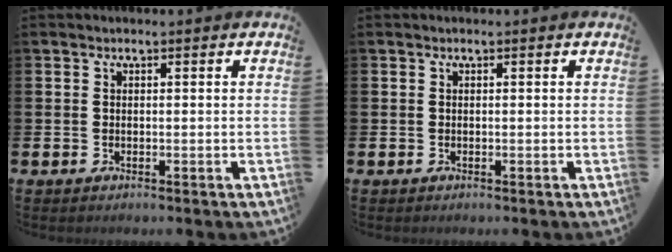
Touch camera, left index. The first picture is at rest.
{"total": 0.0}